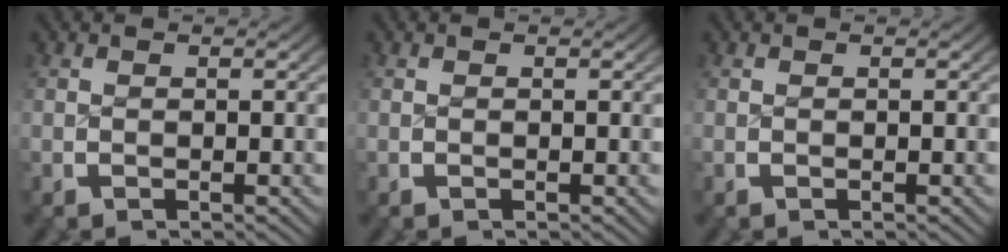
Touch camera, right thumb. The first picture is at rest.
{"total": 0.0}
{"total": 0.0}